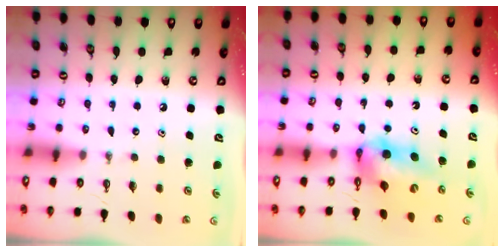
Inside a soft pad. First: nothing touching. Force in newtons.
{"total": 9.5, "press": 9.5, "slide": 1.0}